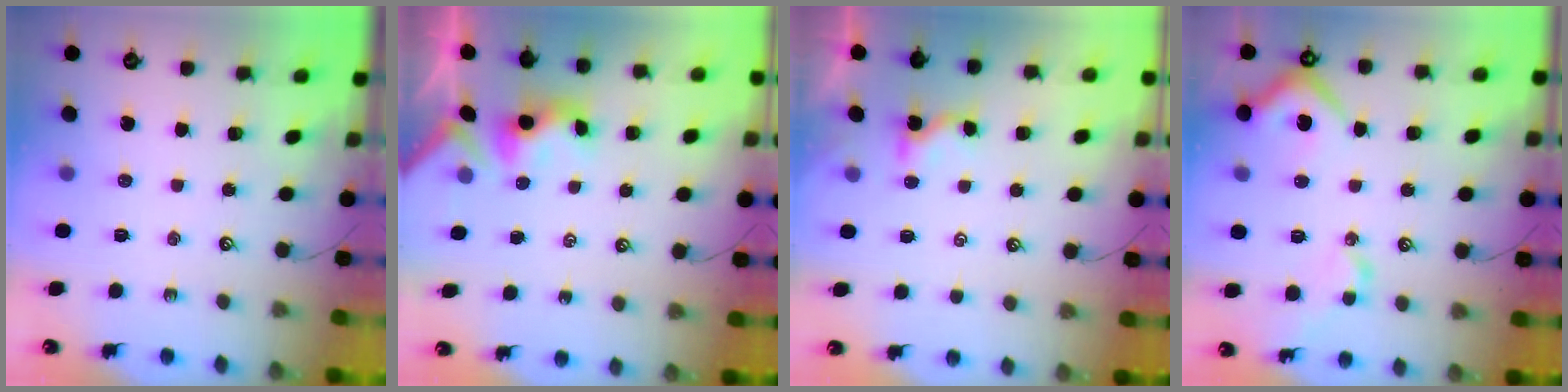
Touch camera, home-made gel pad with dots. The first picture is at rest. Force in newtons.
{"total": 4.0, "press": 4.0, "slide": 0.2}
{"total": 3.1, "press": 3.1, "slide": 0.1}
{"total": 9.7, "press": 9.5, "slide": 1.7}